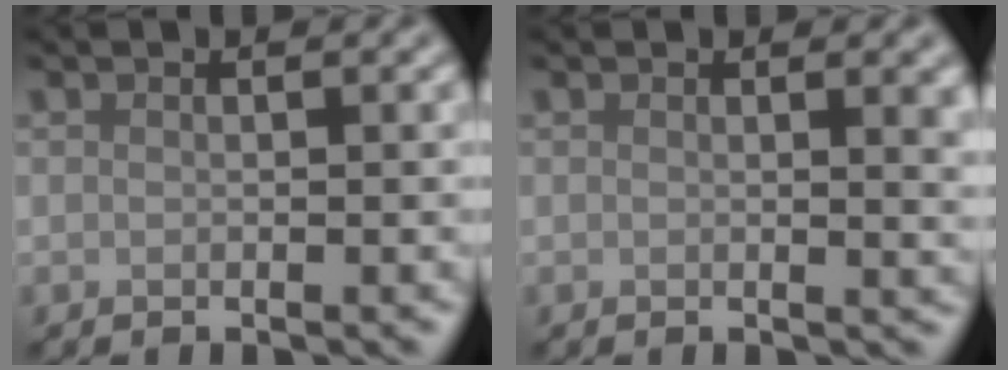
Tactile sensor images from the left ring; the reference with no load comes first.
{"total": 2.6, "force": [0.8, 0.9, 2.3], "torque": [-0.016, 0.000, 0.009]}